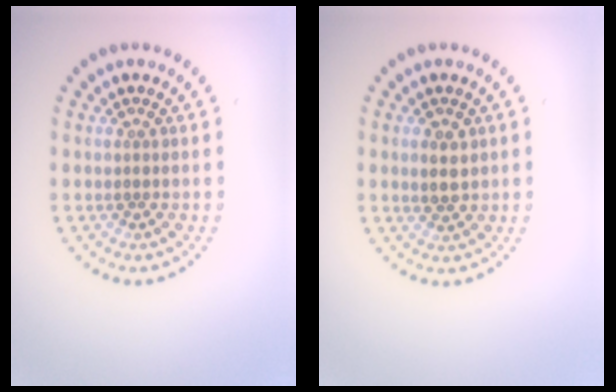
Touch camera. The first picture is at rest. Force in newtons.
{"total": 2.1, "press": 2.0, "slide": 0.7}